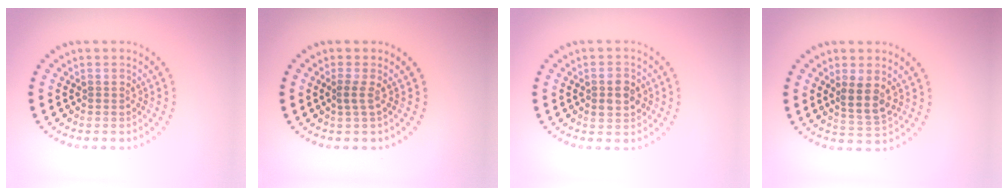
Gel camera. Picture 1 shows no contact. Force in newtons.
{"total": 1.1, "press": 0.7, "slide": 0.8}
{"total": 2.7, "press": 2.7, "slide": 0.1}
{"total": 2.7, "press": 2.5, "slide": 1.2}